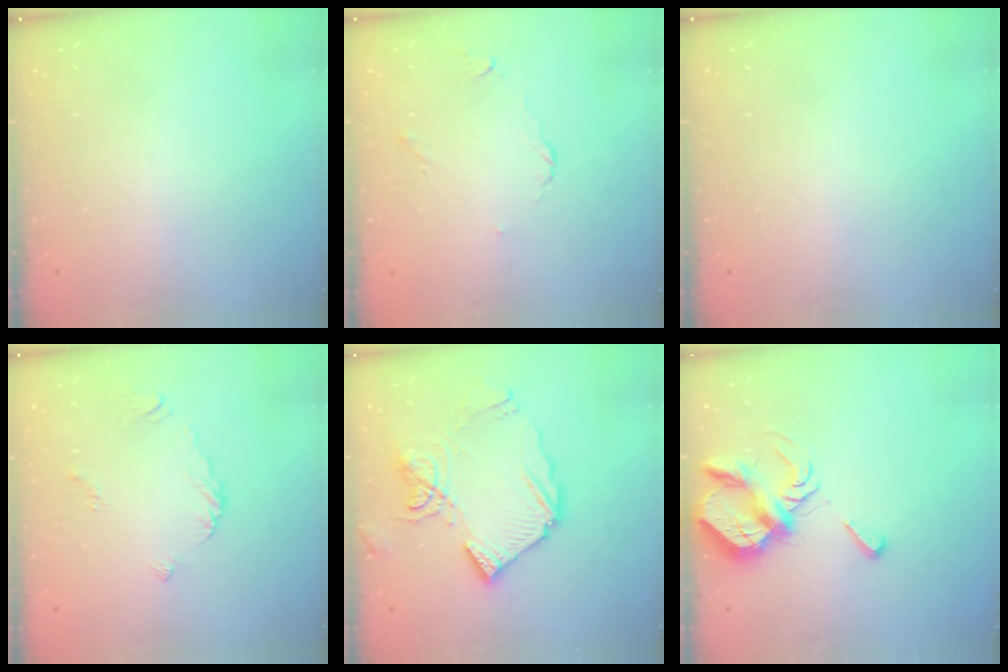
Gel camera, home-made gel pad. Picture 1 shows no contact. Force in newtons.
{"total": 2.6, "press": 2.5, "slide": 0.6}
{"total": 0.0}
{"total": 3.3, "press": 3.3, "slide": 0.3}
{"total": 14.1, "press": 14.0, "slide": 1.5}
{"total": 7.2, "press": 7.1, "slide": 0.7}